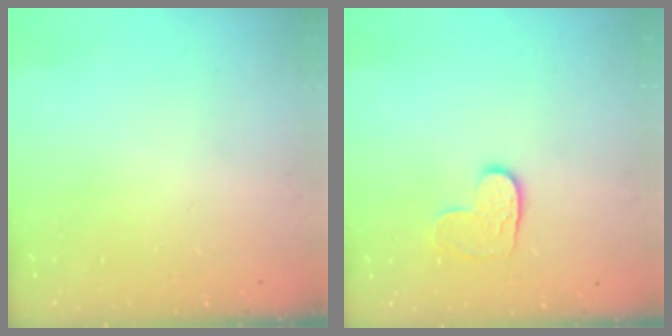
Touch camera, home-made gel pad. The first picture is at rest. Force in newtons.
{"total": 6.6, "press": 6.6, "slide": 0.3}